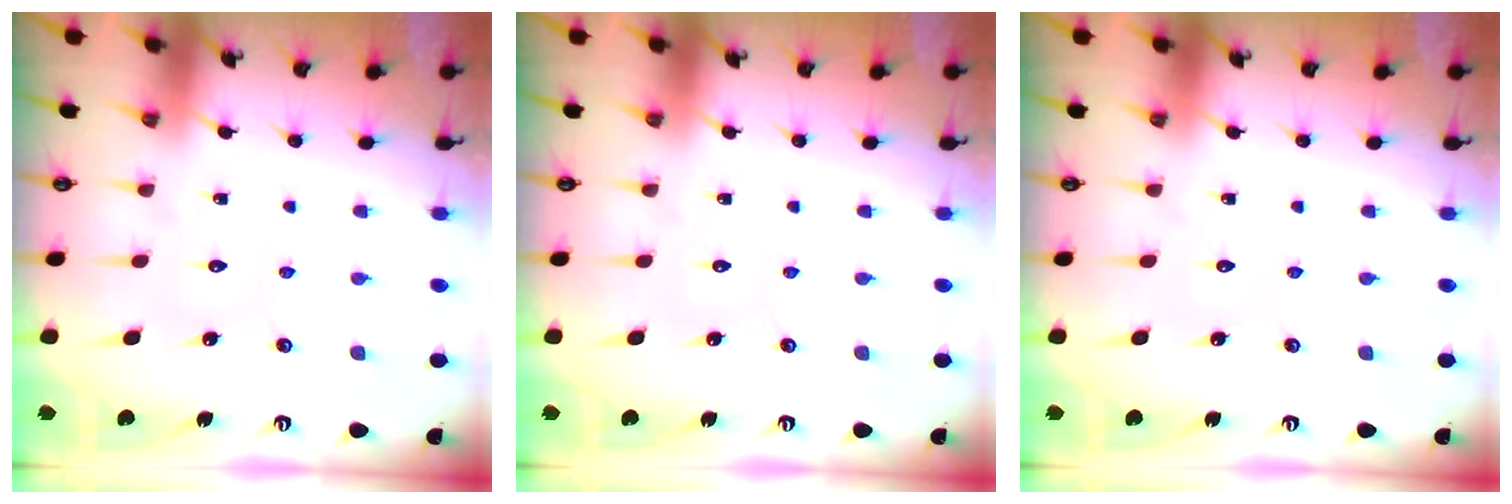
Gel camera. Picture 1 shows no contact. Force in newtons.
{"total": 0.0}
{"total": 0.0}